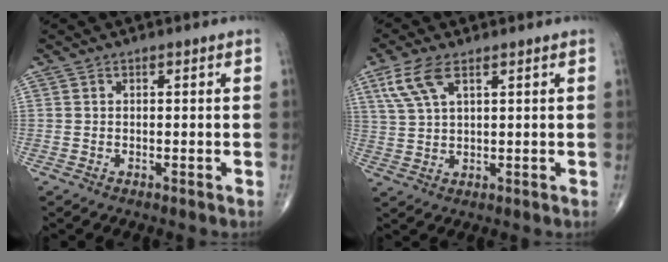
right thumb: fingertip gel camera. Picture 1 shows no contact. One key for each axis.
{"total": 6.8, "fx": 3.5, "fy": 2.8, "fz": 5.1, "tx": -0.118, "ty": 0.000, "tz": 0.076}